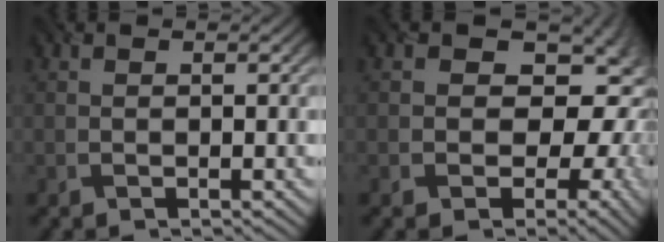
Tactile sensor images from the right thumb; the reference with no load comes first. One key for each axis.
{"total": 12.3, "fx": -1.7, "fy": 10.2, "fz": 6.7, "tx": -0.077, "ty": 0.020, "tz": -0.039}